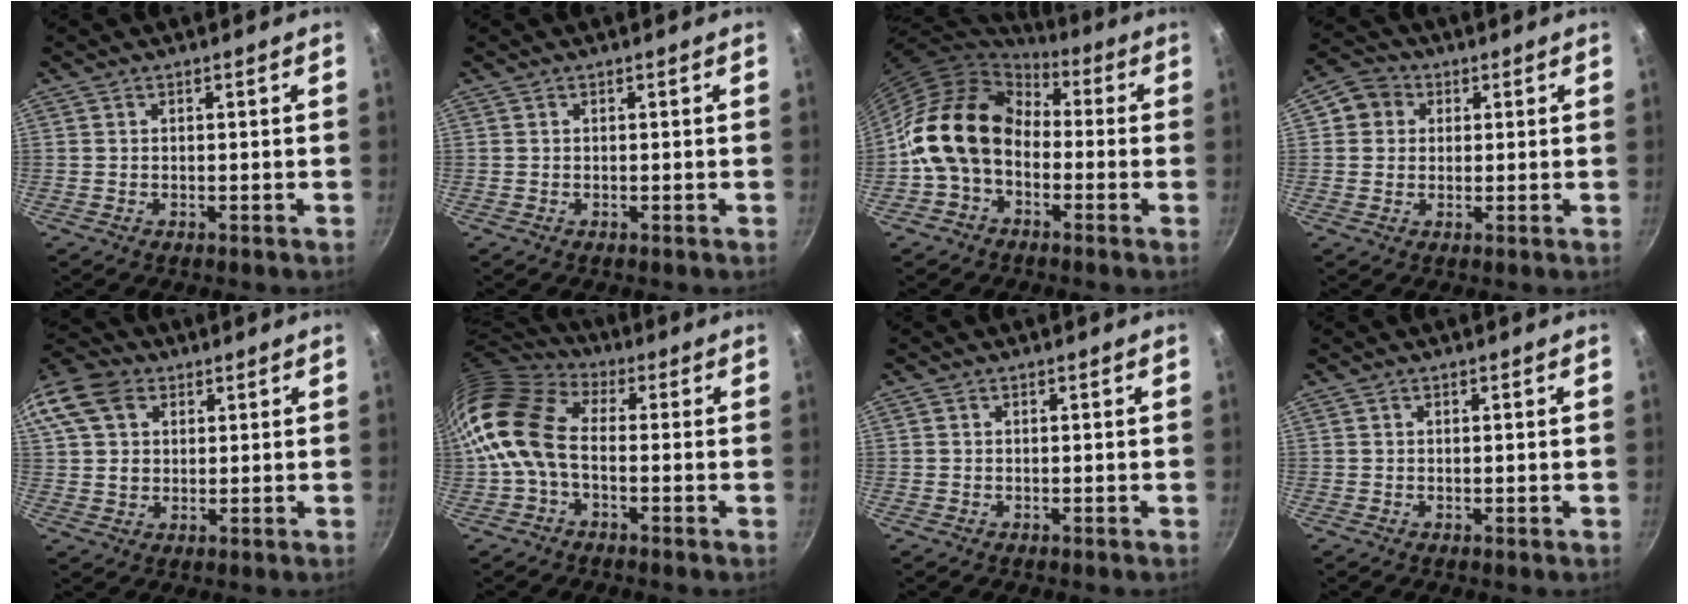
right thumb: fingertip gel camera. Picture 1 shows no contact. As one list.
[{"total": 0.0}, {"total": 15.1, "force": [-2.0, 11.3, 9.8], "torque": [-0.148, 0.043, -0.055]}, {"total": 5.6, "force": [1.3, 5.1, 1.9], "torque": [0.004, 0.006, 0.009]}, {"total": 15.9, "force": [5.9, 12.0, 8.6], "torque": [-0.188, 0.023, 0.099]}, {"total": 12.3, "force": [-1.6, 7.9, 9.3], "torque": [-0.167, 0.034, -0.050]}, {"total": 0.0}, {"total": 0.0}]